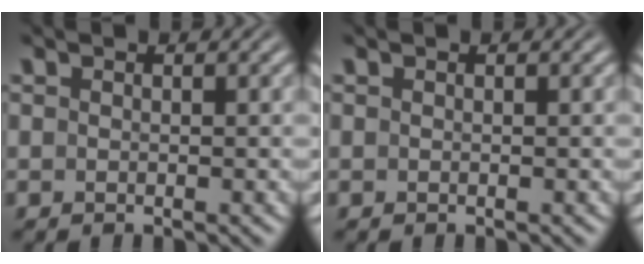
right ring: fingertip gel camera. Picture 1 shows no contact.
{"total": 0.0}